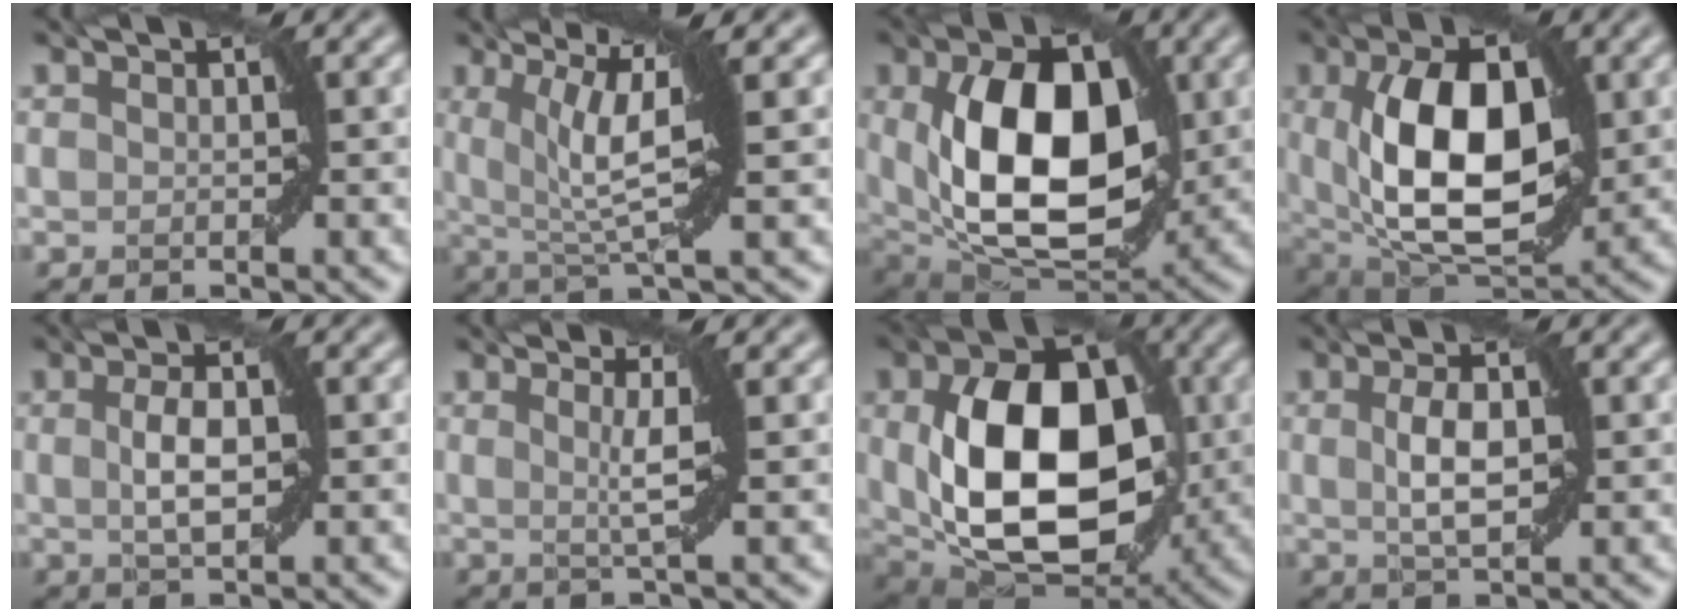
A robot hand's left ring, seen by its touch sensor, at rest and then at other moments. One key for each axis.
{"total": 6.4, "fx": 1.5, "fy": 1.1, "fz": 6.1, "tx": -0.111, "ty": -0.003, "tz": 0.028}
{"total": 12.6, "fx": 0.9, "fy": 7.5, "fz": 10.1, "tx": -0.163, "ty": -0.009, "tz": 0.020}
{"total": 11.5, "fx": 1.0, "fy": 6.2, "fz": 9.6, "tx": -0.165, "ty": -0.003, "tz": 0.020}
{"total": 3.1, "fx": 0.2, "fy": 1.2, "fz": 2.9, "tx": -0.060, "ty": 0.001, "tz": 0.004}
{"total": 2.7, "fx": 0.4, "fy": 0.3, "fz": 2.6, "tx": -0.045, "ty": -0.004, "tz": 0.007}
{"total": 13.1, "fx": 0.1, "fy": 8.5, "fz": 10.0, "tx": -0.171, "ty": -0.011, "tz": 0.010}
{"total": 3.5, "fx": 0.3, "fy": 1.4, "fz": 3.2, "tx": -0.067, "ty": 0.002, "tz": 0.007}